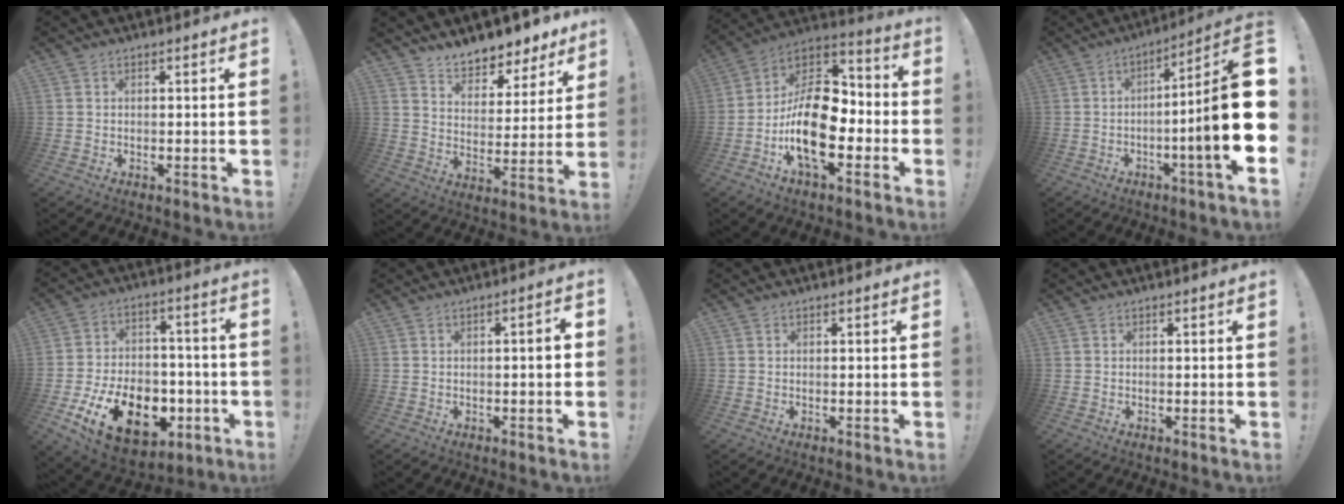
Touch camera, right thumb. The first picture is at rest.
{"total": 8.5, "force": [7.8, 3.1, 1.6], "torque": [-0.026, -0.075, 0.144]}
{"total": 19.7, "force": [-5.3, 10.6, 15.7], "torque": [-0.290, 0.022, -0.082]}
{"total": 18.8, "force": [-2.7, 0.0, 18.6], "torque": [-0.288, -0.004, -0.050]}
{"total": 20.4, "force": [-8.0, 13.2, 13.3], "torque": [-0.209, 0.055, -0.115]}
{"total": 3.0, "force": [-0.4, 0.2, 2.9], "torque": [-0.043, 0.001, -0.009]}
{"total": 0.0}
{"total": 0.0}